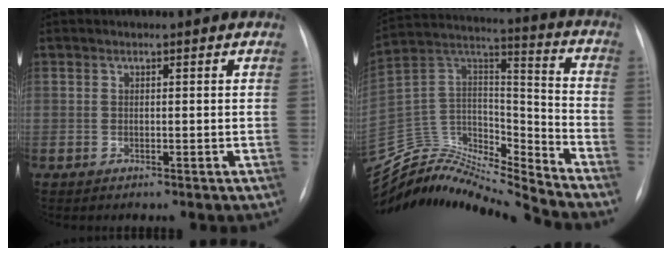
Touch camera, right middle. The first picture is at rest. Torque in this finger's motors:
{"motor_torque": [-0.52, -0.36, -0.25, -0.09]}